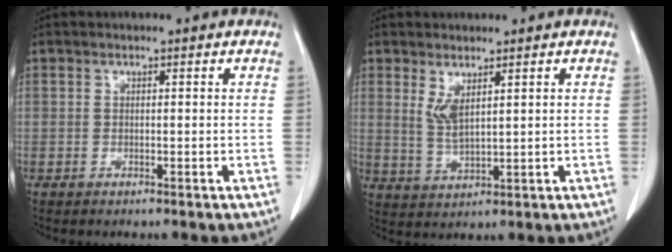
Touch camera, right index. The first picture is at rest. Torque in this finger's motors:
{"motor_torque": [0.09, 0.09, 0.22, 0.05]}